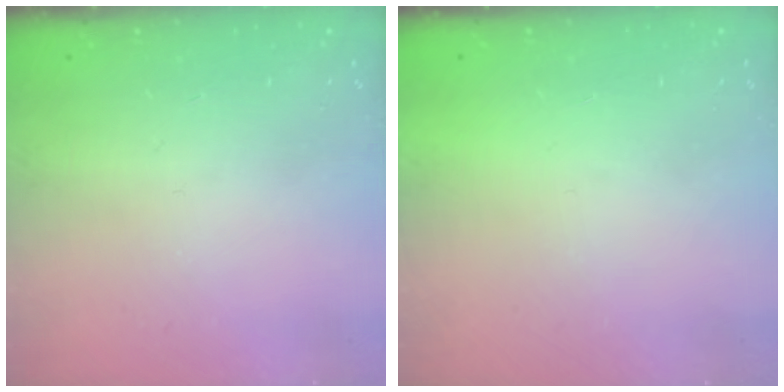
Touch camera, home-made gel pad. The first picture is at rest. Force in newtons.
{"total": 1.6, "press": 1.6, "slide": 0.1}